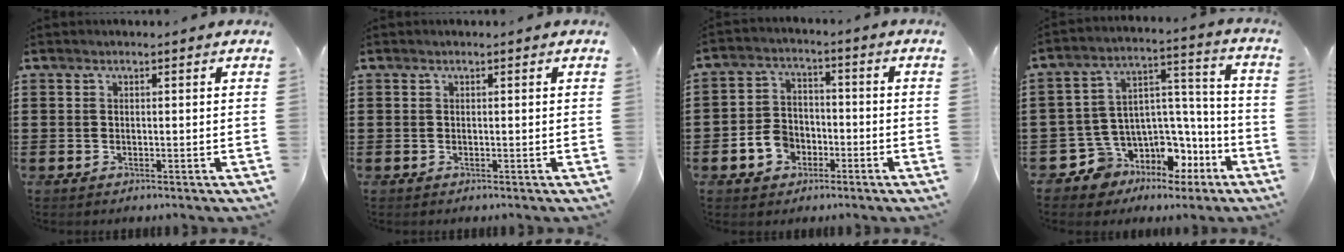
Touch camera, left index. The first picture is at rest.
{"total": 0.0}
{"total": 5.4, "force": [-2.5, 4.2, 2.1], "torque": [-0.058, 0.012, -0.051]}
{"total": 9.1, "force": [-5.9, 6.4, 2.5], "torque": [-0.064, 0.000, -0.098]}